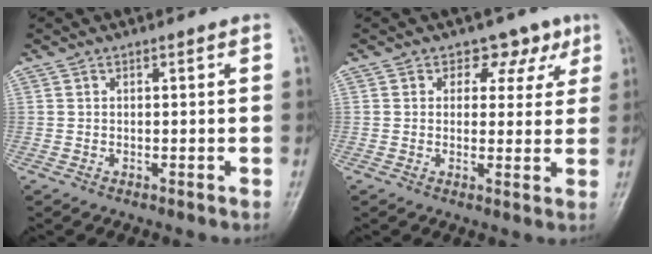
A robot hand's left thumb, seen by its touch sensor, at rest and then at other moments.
{"total": 5.4, "force": [3.0, 4.2, 1.7], "torque": [0.020, -0.006, 0.034]}